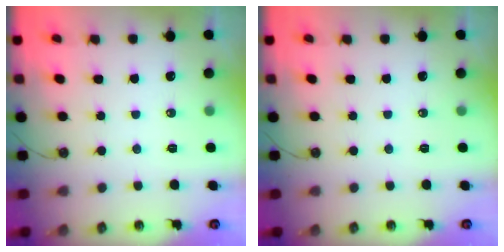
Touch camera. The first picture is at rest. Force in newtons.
{"total": 0.0}